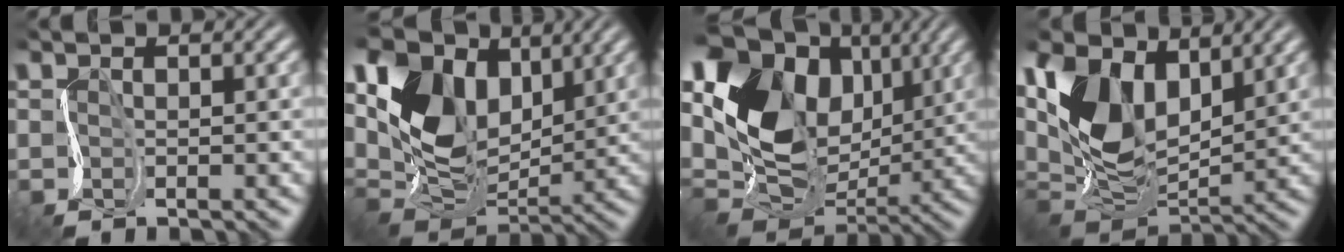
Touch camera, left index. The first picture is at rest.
{"total": 9.7, "force": [3.8, 6.7, 5.9], "torque": [-0.134, 0.004, 0.063]}
{"total": 13.0, "force": [3.9, 9.6, 7.9], "torque": [-0.161, 0.012, 0.061]}
{"total": 9.5, "force": [3.6, 5.7, 6.6], "torque": [-0.158, 0.004, 0.062]}